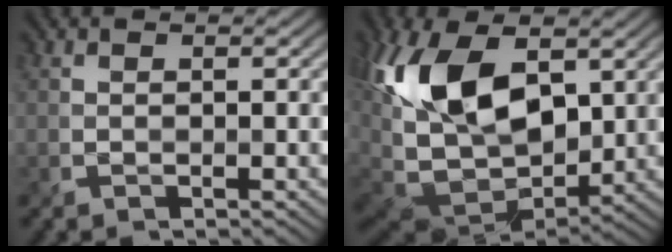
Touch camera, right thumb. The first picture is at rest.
{"total": 17.6, "force": [3.1, 10.6, 13.7], "torque": [-0.289, -0.004, 0.057]}